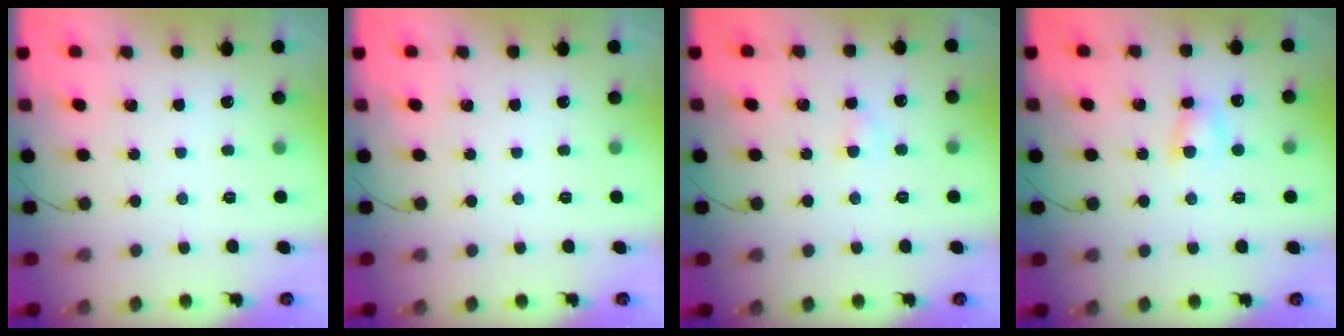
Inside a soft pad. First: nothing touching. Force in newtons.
{"total": 0.0}
{"total": 2.9, "press": 2.7, "slide": 1.0}
{"total": 4.2, "press": 4.1, "slide": 1.0}